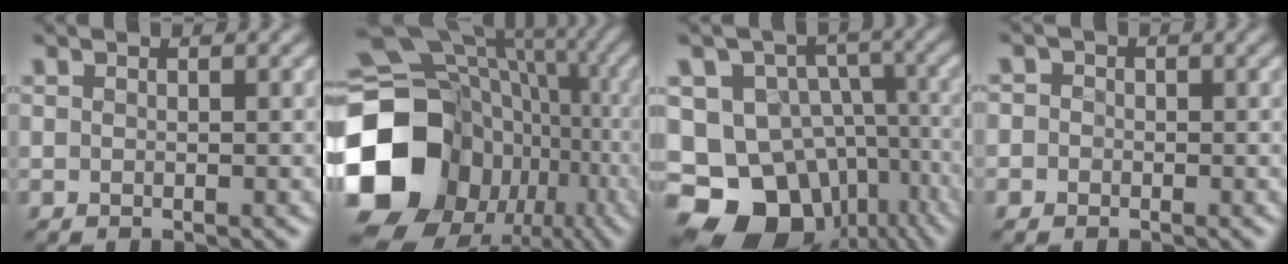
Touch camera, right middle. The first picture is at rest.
{"total": 20.8, "force": [-4.4, 17.5, 10.3], "torque": [-0.225, -0.016, -0.074]}
{"total": 18.0, "force": [-8.3, 14.3, 7.2], "torque": [-0.143, -0.034, -0.115]}
{"total": 2.3, "force": [0.0, 2.2, 0.5], "torque": [0.015, 0.020, -0.031]}